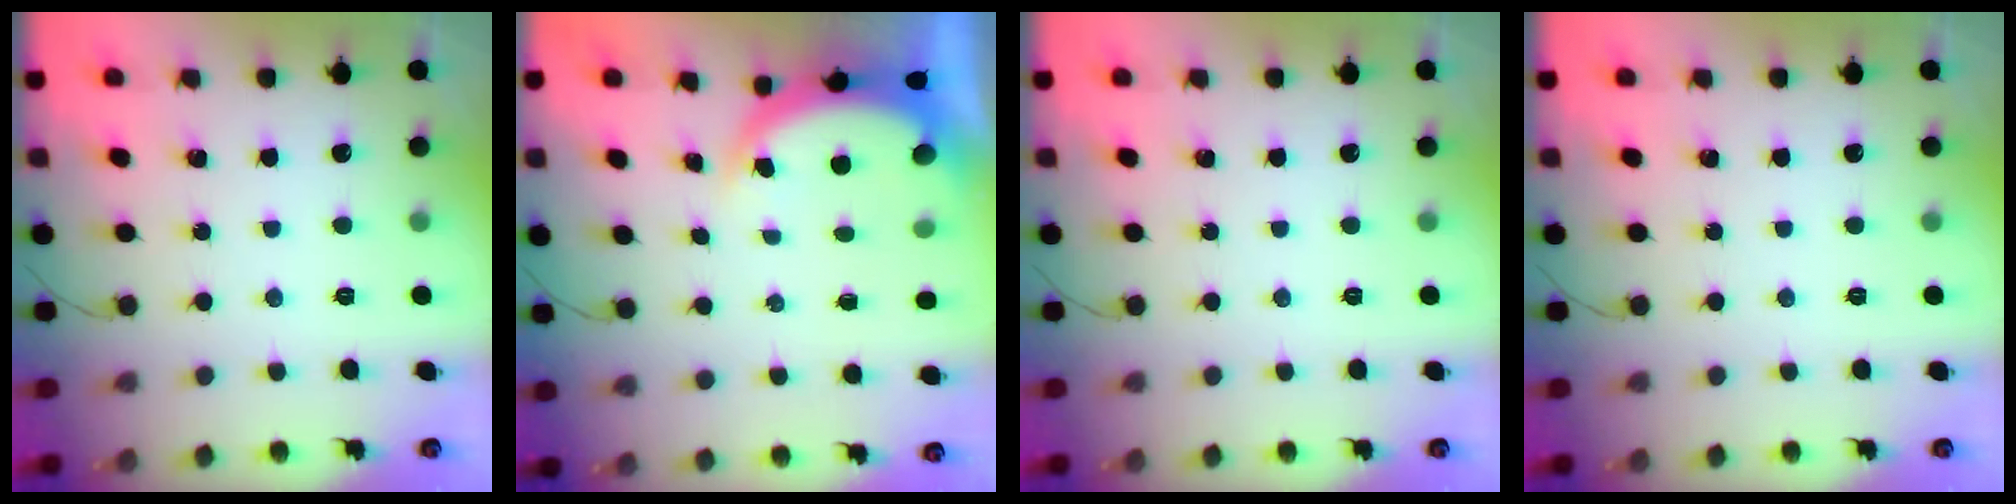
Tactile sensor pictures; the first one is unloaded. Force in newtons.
{"total": 4.4, "press": 4.4, "slide": 0.3}
{"total": 0.0}
{"total": 0.0}